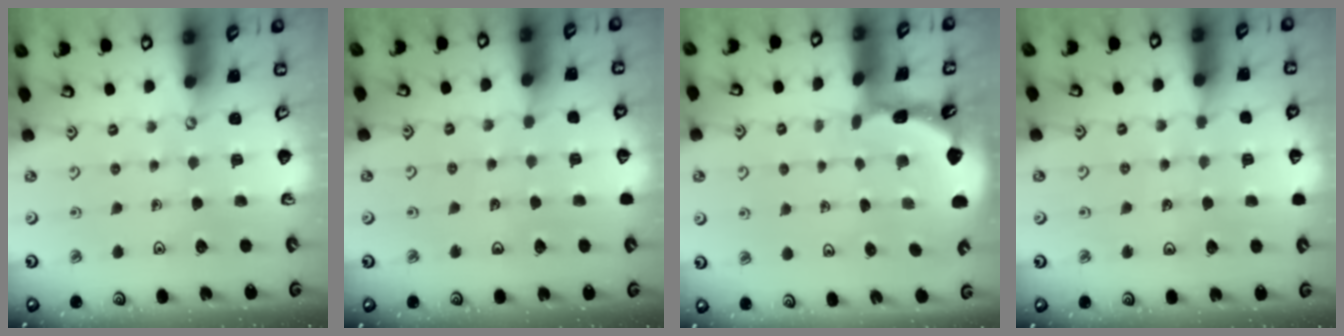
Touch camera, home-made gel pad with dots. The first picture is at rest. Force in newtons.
{"total": 1.6, "press": 1.6, "slide": 0.2}
{"total": 1.8, "press": 1.8, "slide": 0.2}
{"total": 3.7, "press": 3.6, "slide": 0.6}